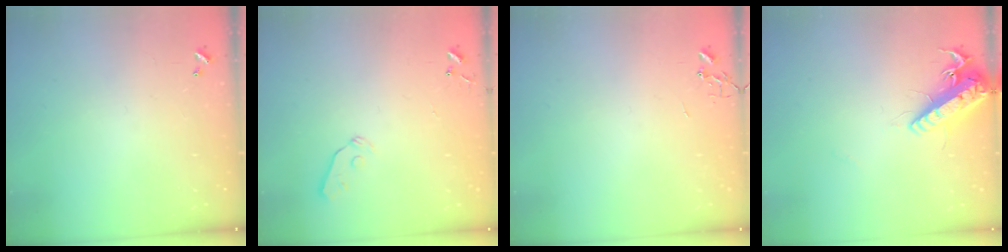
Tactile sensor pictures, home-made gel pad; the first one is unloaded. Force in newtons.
{"total": 5.2, "press": 5.2, "slide": 0.6}
{"total": 0.0}
{"total": 16.5, "press": 16.2, "slide": 3.1}